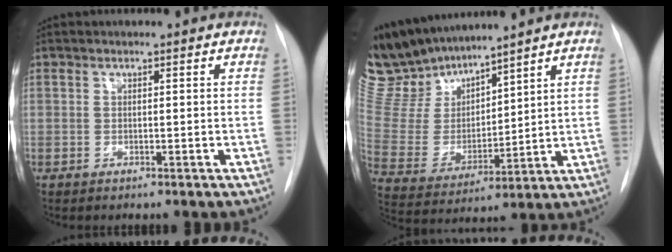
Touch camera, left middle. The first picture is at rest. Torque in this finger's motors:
{"motor_torque": [0.46, -0.25, 1.05, 0.03]}